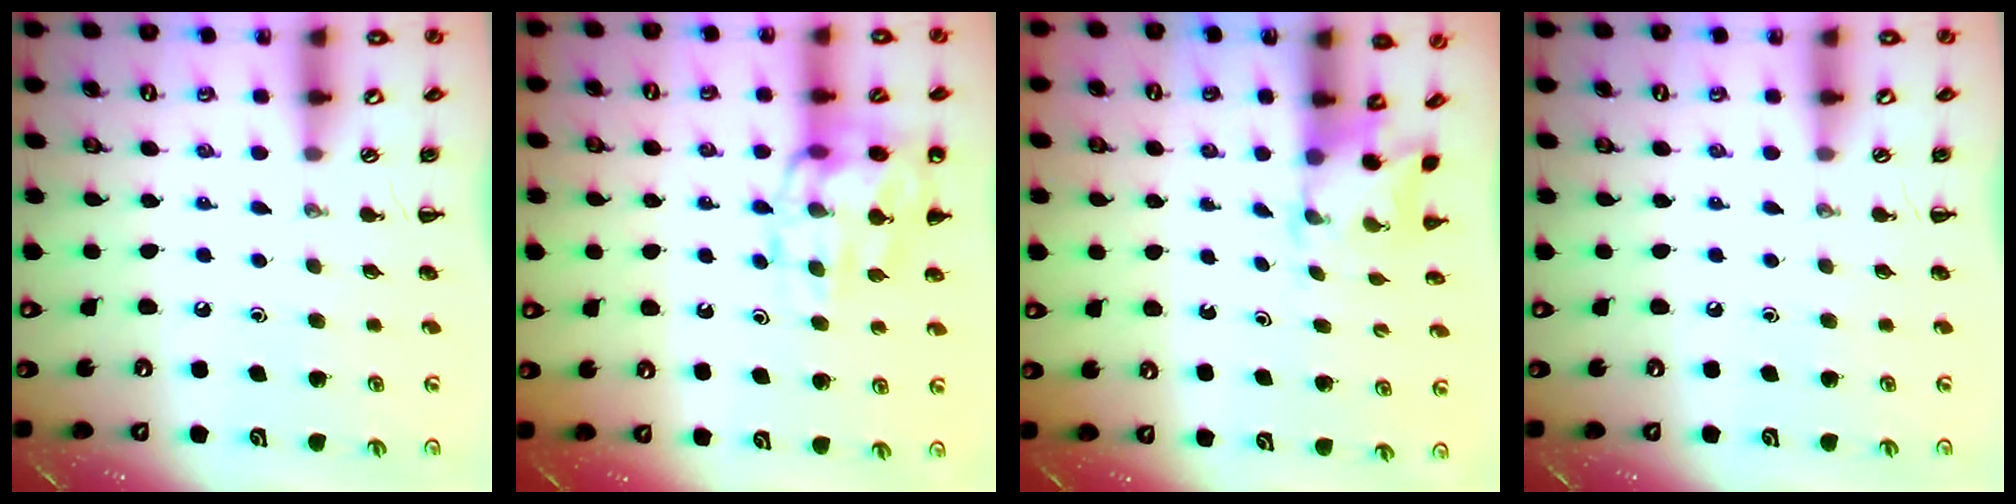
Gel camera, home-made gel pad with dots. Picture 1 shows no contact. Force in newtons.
{"total": 17.4, "press": 17.3, "slide": 2.4}
{"total": 1.7, "press": 1.6, "slide": 0.5}
{"total": 0.0}